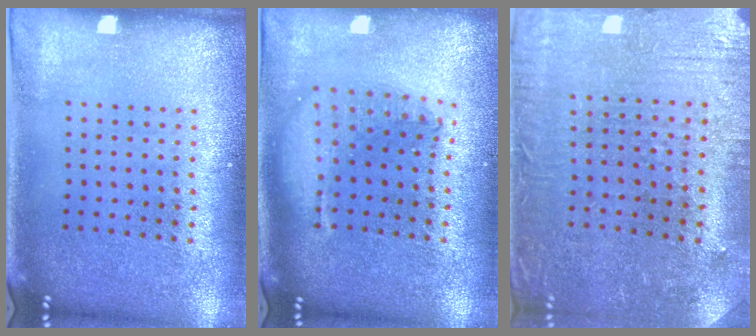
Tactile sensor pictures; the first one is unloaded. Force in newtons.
{"total": 1.8, "press": 1.5, "slide": 1.0}
{"total": 0.9, "press": 0.7, "slide": 0.5}